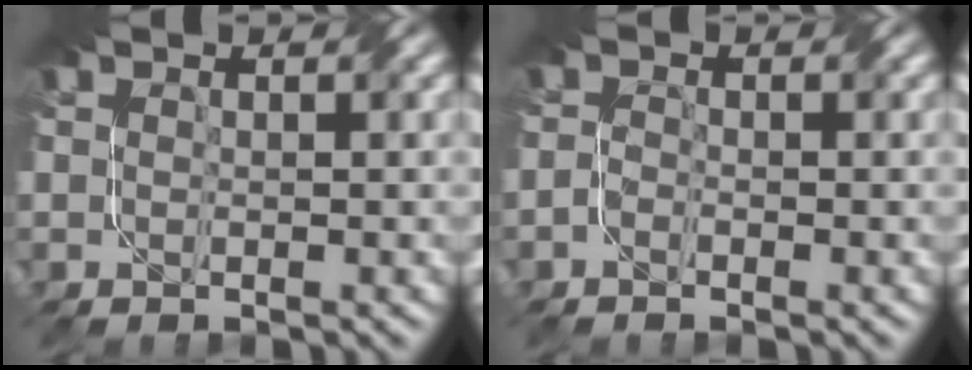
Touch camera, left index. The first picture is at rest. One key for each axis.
{"total": 1.3, "fx": -1.2, "fy": 0.1, "fz": 0.3, "tx": -0.002, "ty": 0.001, "tz": -0.031}